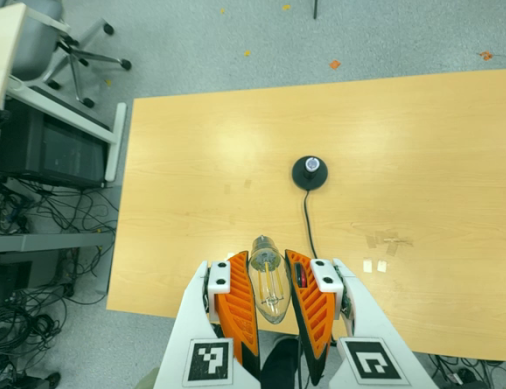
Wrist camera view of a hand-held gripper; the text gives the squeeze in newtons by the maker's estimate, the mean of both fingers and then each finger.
{"total": 20.0, "left": 22.0, "right": 18.0}